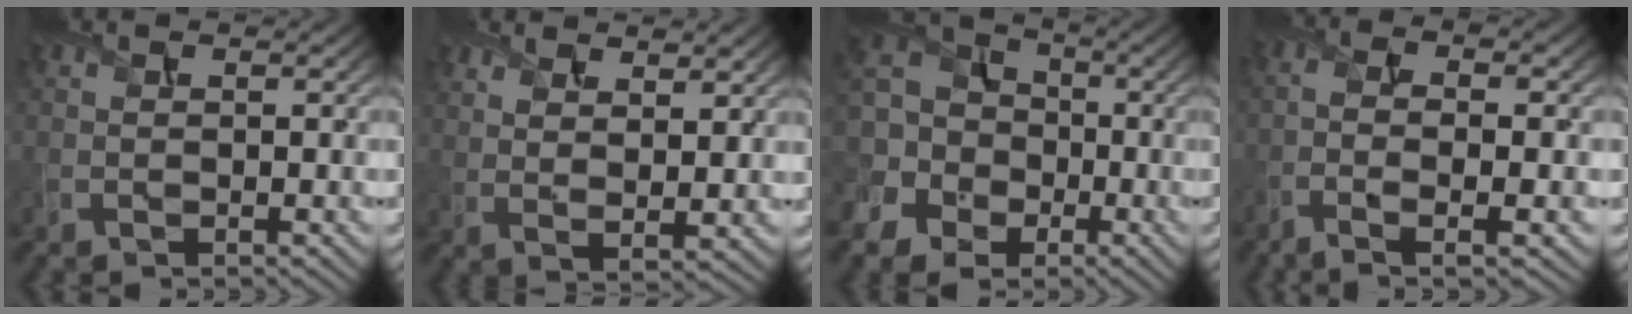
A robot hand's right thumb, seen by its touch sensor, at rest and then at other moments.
{"total": 6.2, "force": [4.3, 2.1, 4.0], "torque": [-0.068, -0.013, 0.072]}
{"total": 10.3, "force": [-2.0, 9.1, 4.5], "torque": [-0.148, 0.002, -0.067]}
{"total": 5.9, "force": [-2.3, 1.6, 5.2], "torque": [-0.097, -0.007, -0.044]}